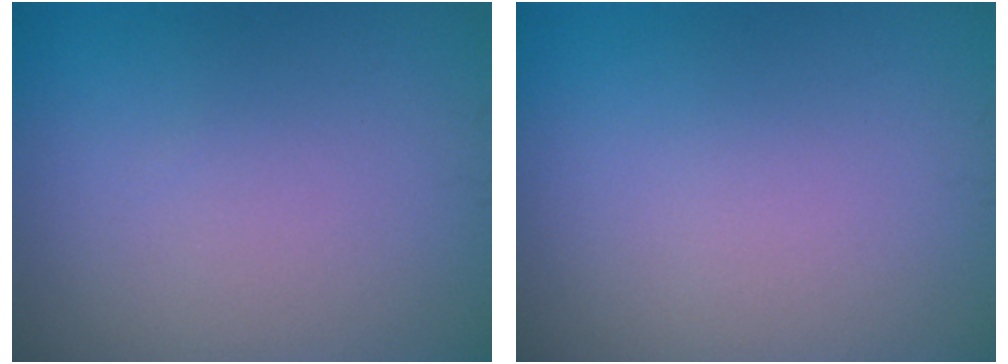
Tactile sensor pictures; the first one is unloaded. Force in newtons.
{"total": 0.0}